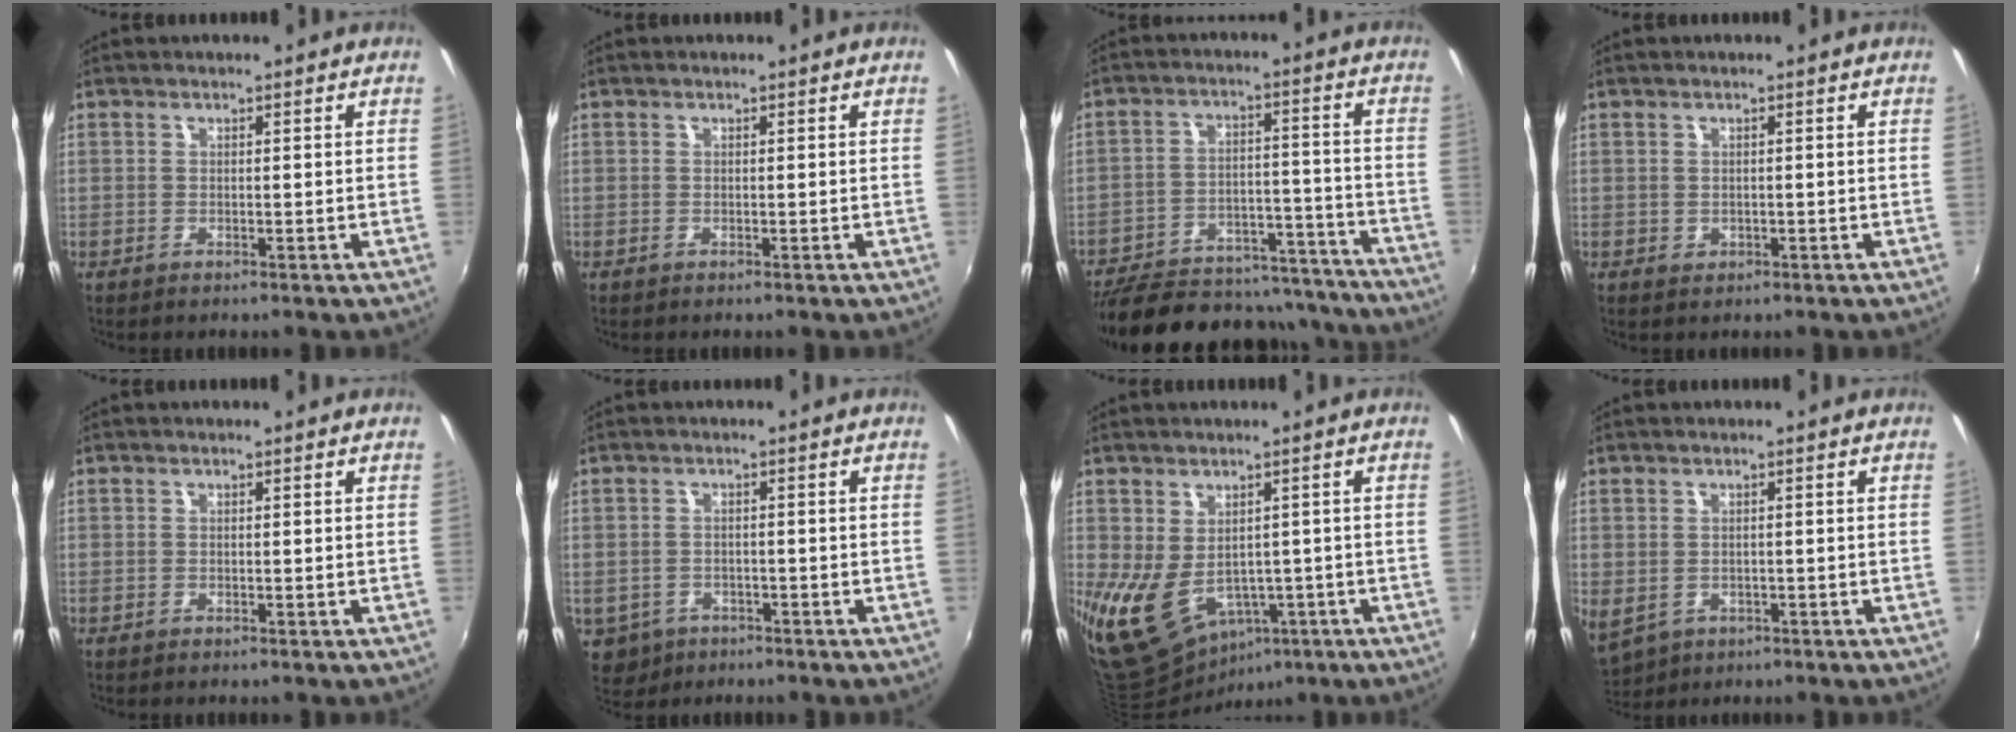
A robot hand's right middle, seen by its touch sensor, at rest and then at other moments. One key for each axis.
{"total": 0.0}
{"total": 26.2, "fx": -22.3, "fy": 9.8, "fz": 9.7, "tx": -0.197, "ty": 0.022, "tz": -0.280}
{"total": 0.8, "fx": 0.1, "fy": 0.8, "fz": 0.2, "tx": 0.000, "ty": 0.000, "tz": 0.003}
{"total": 0.0}
{"total": 5.8, "fx": -2.4, "fy": 4.8, "fz": 2.2, "tx": -0.054, "ty": -0.010, "tz": -0.028}
{"total": 11.9, "fx": -3.2, "fy": 8.8, "fz": 7.4, "tx": -0.165, "ty": -0.032, "tz": -0.026}
{"total": 5.3, "fx": -1.3, "fy": 4.0, "fz": 3.3, "tx": -0.063, "ty": -0.014, "tz": -0.012}